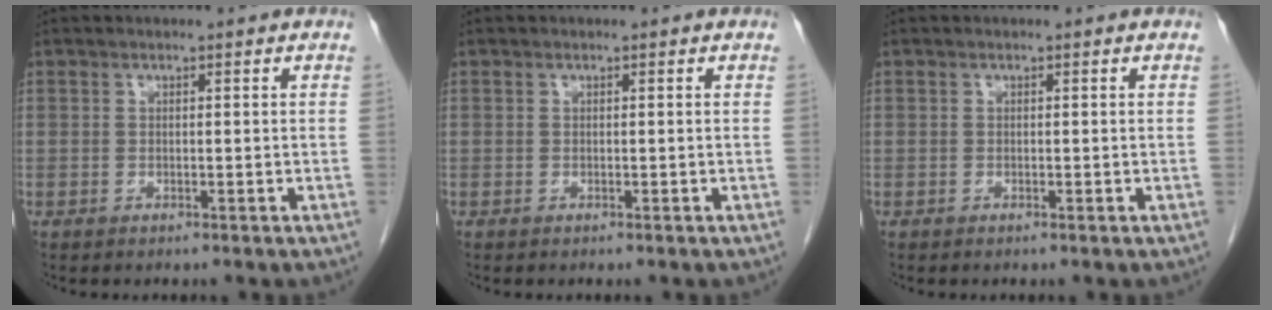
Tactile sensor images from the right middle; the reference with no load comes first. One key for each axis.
{"total": 0.0}
{"total": 0.0}